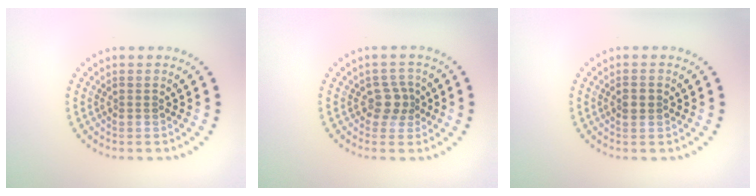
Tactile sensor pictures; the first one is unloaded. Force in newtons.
{"total": 2.1, "press": 1.7, "slide": 1.3}
{"total": 1.5, "press": 1.5, "slide": 0.1}